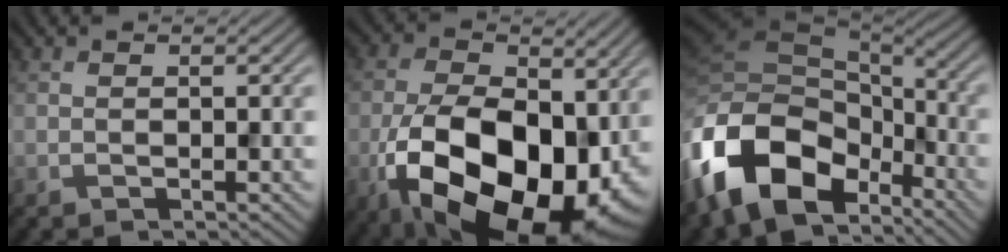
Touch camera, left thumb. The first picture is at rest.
{"total": 19.6, "force": [-5.2, 11.8, 14.7], "torque": [-0.264, -0.042, -0.072]}
{"total": 17.0, "force": [-8.1, 10.5, 10.5], "torque": [-0.268, -0.029, -0.143]}